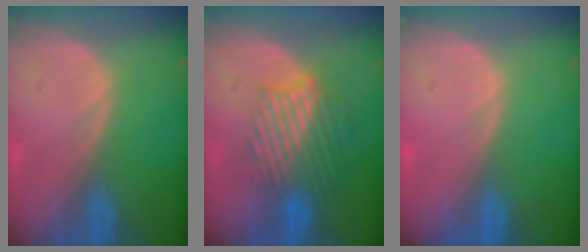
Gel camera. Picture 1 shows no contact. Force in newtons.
{"total": 9.5, "press": 8.1, "slide": 4.9}
{"total": 0.0}